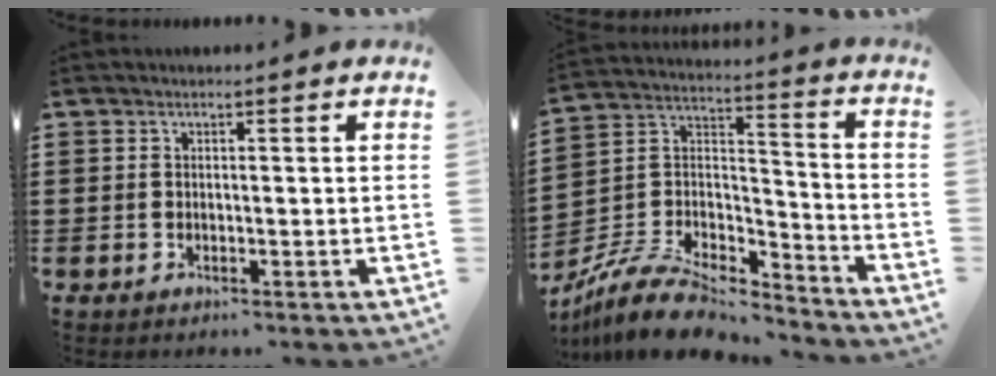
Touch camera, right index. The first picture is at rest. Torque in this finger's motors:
{"motor_torque": [-0.83, 0.94, -0.34, -0.21]}